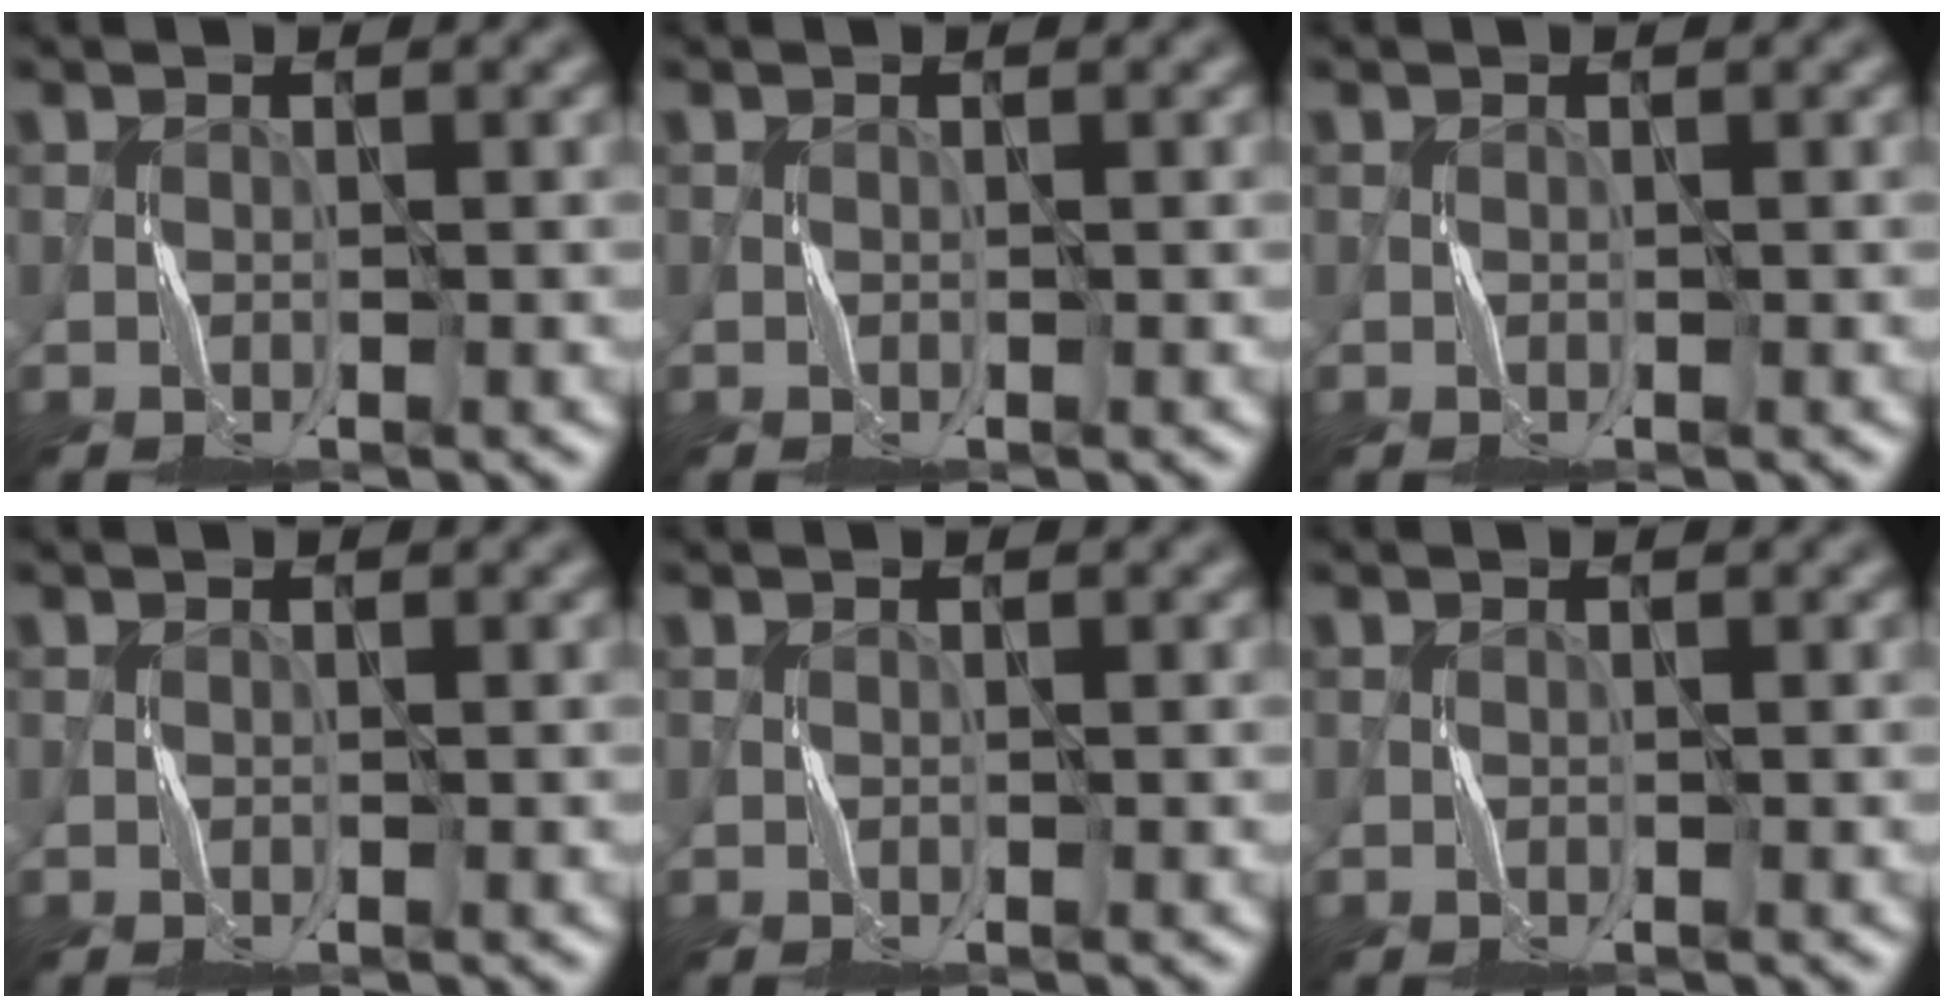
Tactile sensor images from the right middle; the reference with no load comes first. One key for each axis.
{"total": 0.0}
{"total": 0.0}
{"total": 0.0}
{"total": 0.0}
{"total": 0.0}